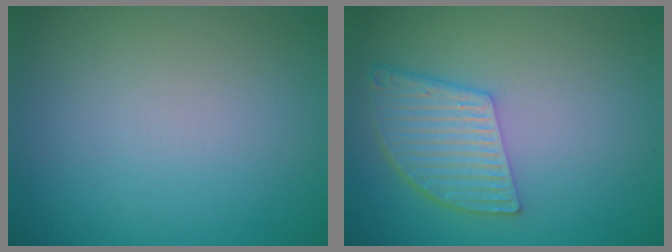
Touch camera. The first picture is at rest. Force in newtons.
{"total": 5.3, "press": 4.1, "slide": 3.3}